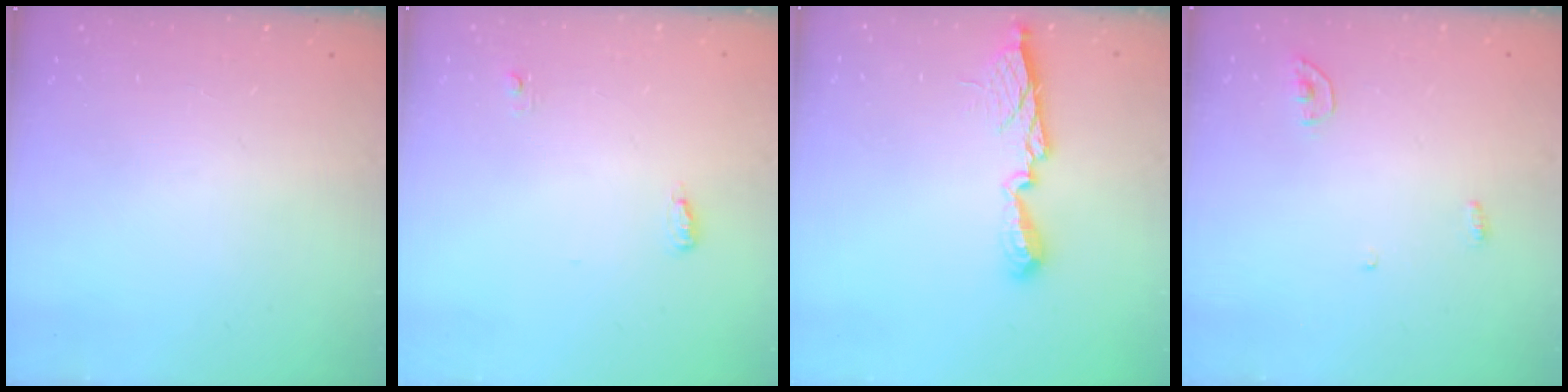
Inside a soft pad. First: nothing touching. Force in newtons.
{"total": 3.7, "press": 3.5, "slide": 1.2}
{"total": 10.6, "press": 10.6, "slide": 0.6}
{"total": 3.6, "press": 3.5, "slide": 0.4}